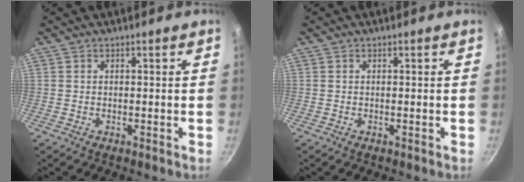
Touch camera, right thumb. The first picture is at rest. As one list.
[{"total": 0.0}]